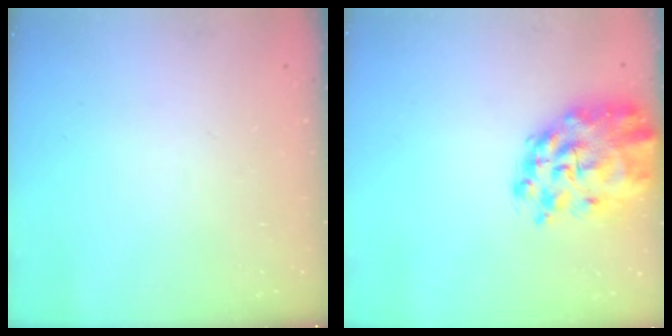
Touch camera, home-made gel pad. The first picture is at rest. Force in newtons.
{"total": 11.7, "press": 11.2, "slide": 3.4}